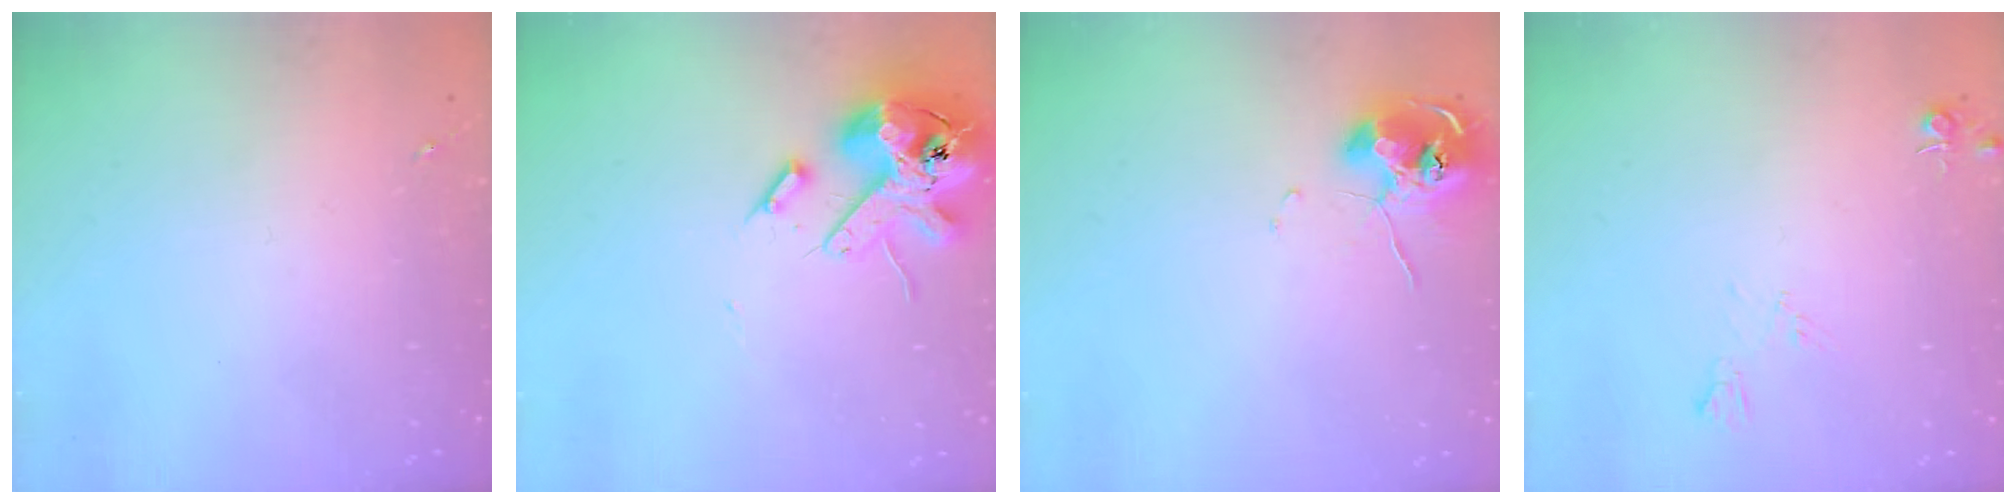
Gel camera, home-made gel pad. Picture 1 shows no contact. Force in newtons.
{"total": 14.5, "press": 14.4, "slide": 2.4}
{"total": 10.1, "press": 10.0, "slide": 0.9}
{"total": 5.2, "press": 5.2, "slide": 0.7}